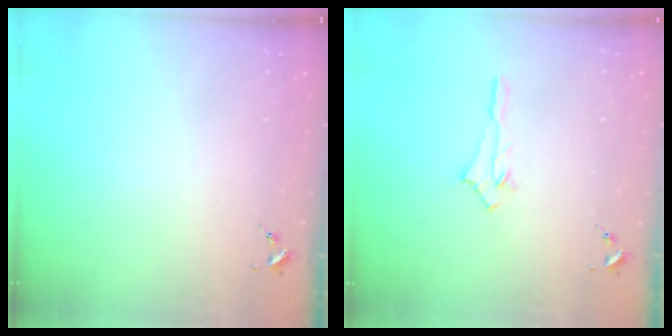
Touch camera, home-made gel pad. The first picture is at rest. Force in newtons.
{"total": 2.5, "press": 2.5, "slide": 0.4}